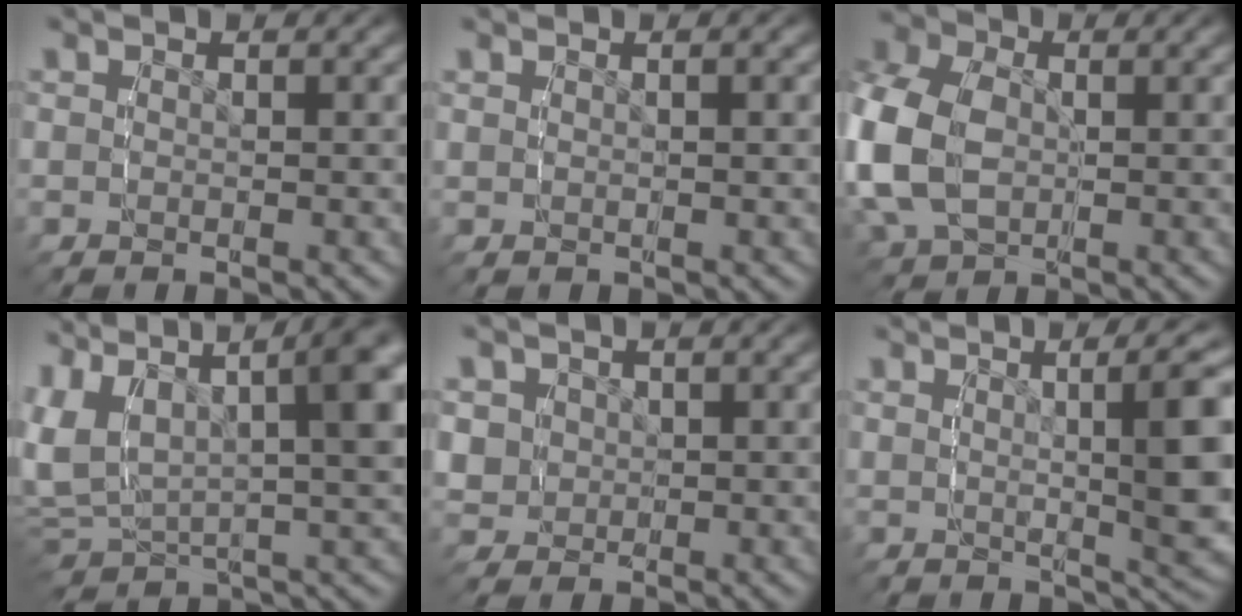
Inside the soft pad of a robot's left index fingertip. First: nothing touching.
{"total": 0.6, "force": [0.4, -0.3, 0.4], "torque": [-0.004, -0.001, 0.013]}
{"total": 8.0, "force": [0.0, 6.5, 4.7], "torque": [-0.137, -0.023, 0.013]}
{"total": 16.3, "force": [3.7, 11.9, 10.6], "torque": [-0.201, -0.002, 0.050]}
{"total": 4.8, "force": [0.5, 4.5, 1.7], "torque": [-0.051, -0.019, 0.020]}
{"total": 9.0, "force": [2.8, 2.7, 8.1], "torque": [-0.090, 0.016, 0.045]}